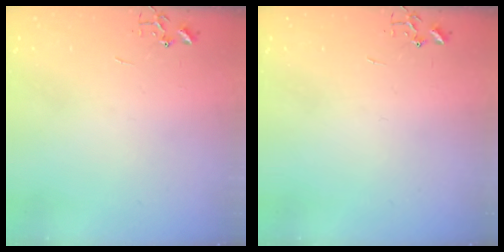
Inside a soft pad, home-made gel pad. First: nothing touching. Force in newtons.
{"total": 0.0}